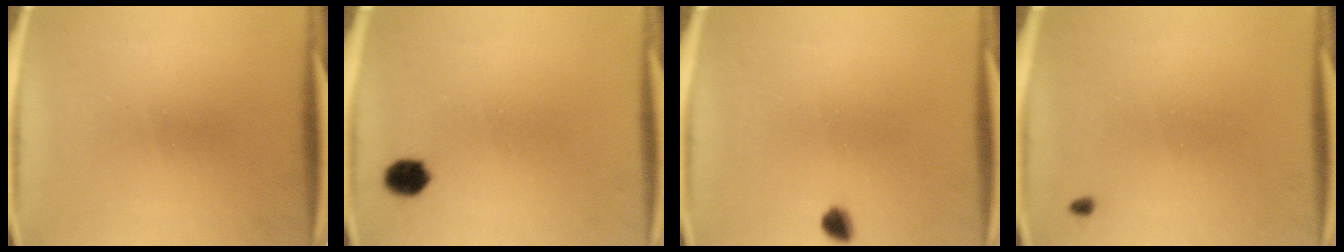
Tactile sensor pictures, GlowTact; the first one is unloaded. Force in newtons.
{"total": 3.8}
{"total": 2.4}
{"total": 0.6}